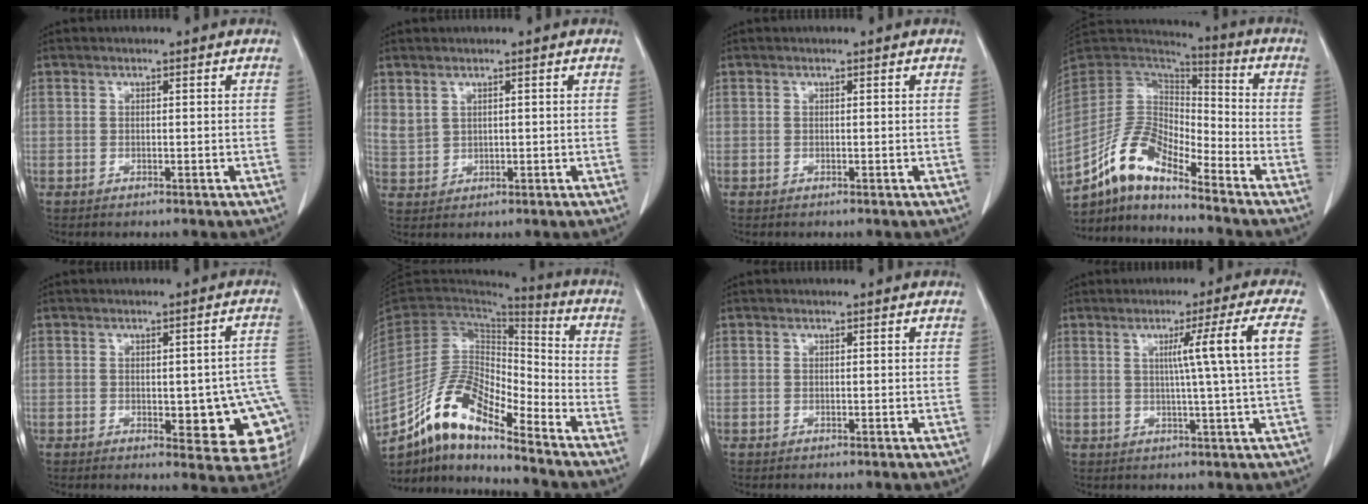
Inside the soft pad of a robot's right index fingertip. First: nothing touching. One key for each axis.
{"total": 2.7, "fx": 1.7, "fy": 1.9, "fz": 0.9, "tx": -0.018, "ty": 0.001, "tz": 0.042}
{"total": 0.0}
{"total": 11.3, "fx": -8.9, "fy": 3.2, "fz": 6.1, "tx": -0.128, "ty": 0.027, "tz": -0.171}
{"total": 13.5, "fx": -3.1, "fy": 5.1, "fz": 12.1, "tx": -0.093, "ty": 0.020, "tz": -0.022}
{"total": 12.9, "fx": -10.1, "fy": 3.3, "fz": 7.5, "tx": -0.144, "ty": 0.026, "tz": -0.186}
{"total": 0.0}
{"total": 8.2, "fx": 1.5, "fy": -2.5, "fz": 7.7, "tx": -0.117, "ty": 0.002, "tz": 0.030}